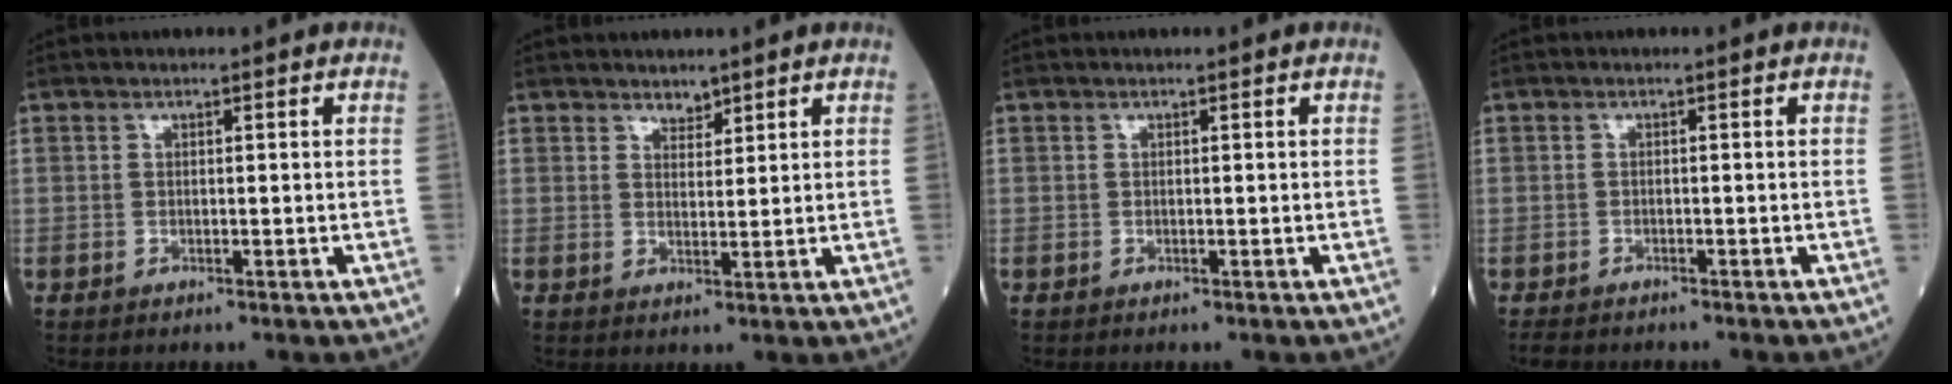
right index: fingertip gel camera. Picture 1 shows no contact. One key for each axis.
{"total": 1.9, "fx": 1.7, "fy": 0.8, "fz": 0.4, "tx": -0.002, "ty": -0.005, "tz": 0.027}
{"total": 0.0}
{"total": 2.9, "fx": -2.6, "fy": 1.0, "fz": 0.9, "tx": -0.016, "ty": -0.005, "tz": -0.038}